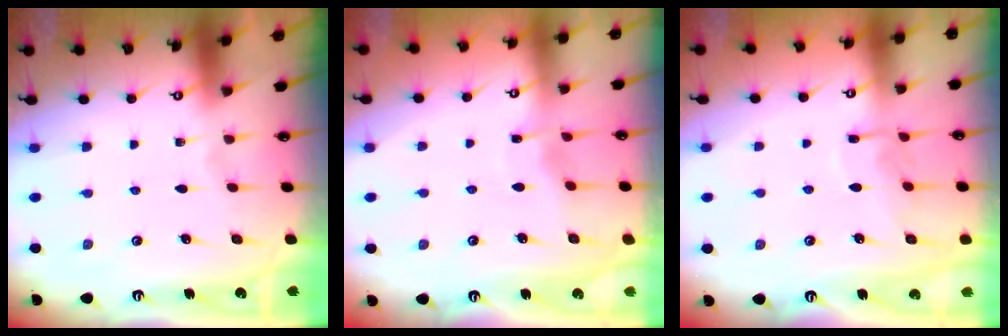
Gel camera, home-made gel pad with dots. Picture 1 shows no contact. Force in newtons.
{"total": 3.0, "press": 3.0, "slide": 0.3}
{"total": 7.6, "press": 7.6, "slide": 0.4}